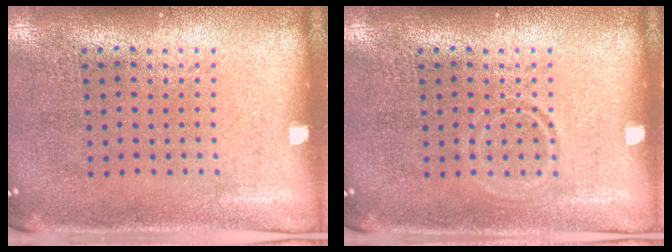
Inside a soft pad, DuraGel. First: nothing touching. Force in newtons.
{"total": 0.9, "press": 0.9, "slide": 0.2}